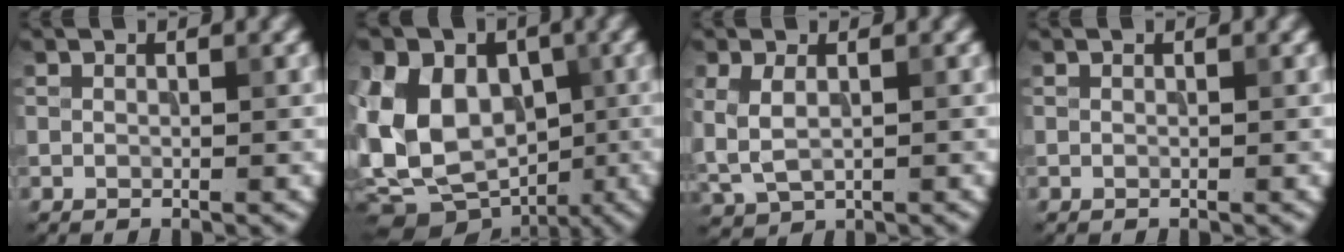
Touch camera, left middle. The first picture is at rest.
{"total": 13.2, "force": [-0.7, 10.3, 8.1], "torque": [-0.160, -0.003, -0.009]}
{"total": 3.6, "force": [0.3, 2.4, 2.7], "torque": [-0.066, -0.005, 0.012]}
{"total": 0.0}